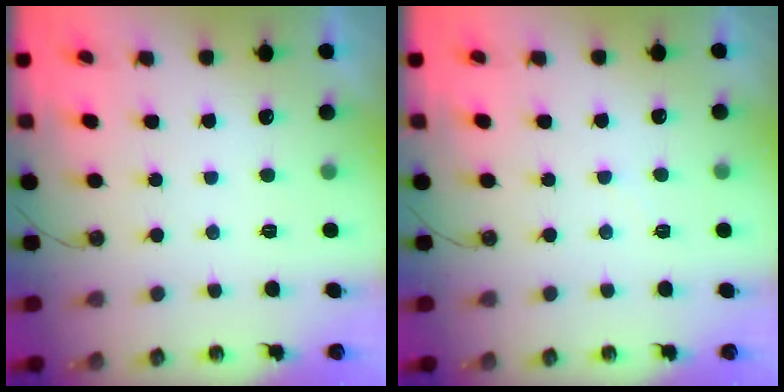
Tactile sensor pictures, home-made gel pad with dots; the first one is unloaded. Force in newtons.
{"total": 3.9, "press": 3.9, "slide": 0.6}